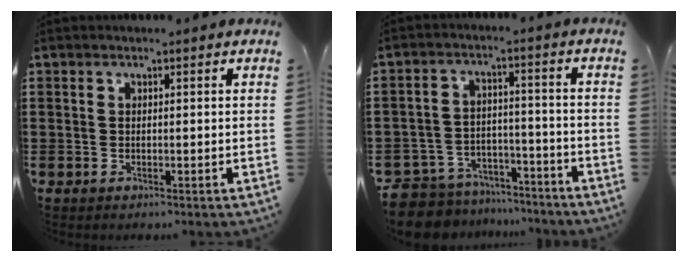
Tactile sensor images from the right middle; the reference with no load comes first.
{"total": 7.5, "force": [-7.3, 1.5, 0.5], "torque": [-0.023, 0.018, -0.151]}